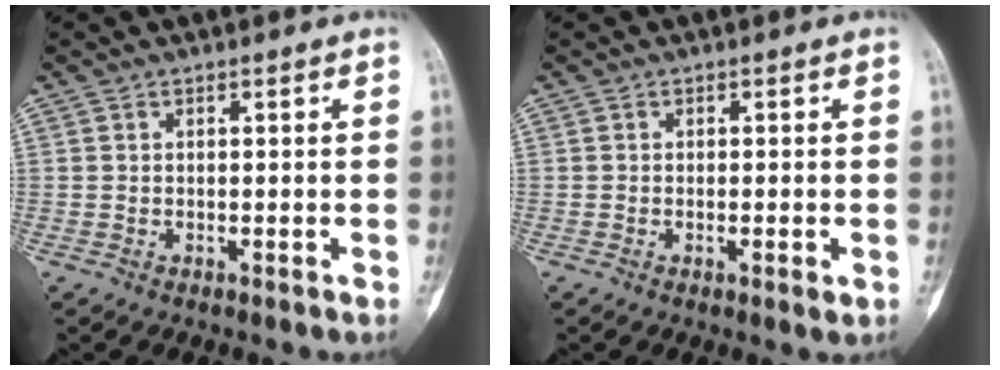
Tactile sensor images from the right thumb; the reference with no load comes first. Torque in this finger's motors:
{"motor_torque": [-0.30, 0.04, -0.10, 0.00, -0.02]}